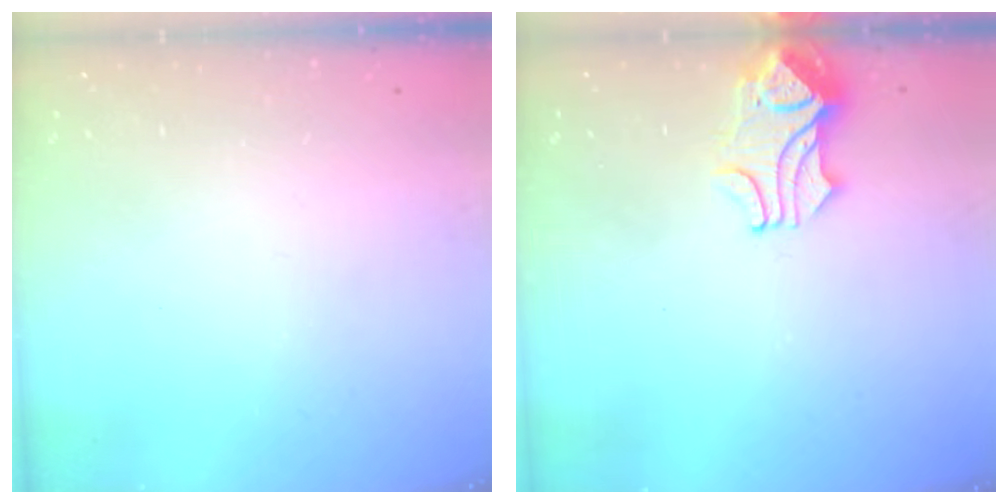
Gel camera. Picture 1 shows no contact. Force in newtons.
{"total": 2.2, "press": 2.1, "slide": 0.7}